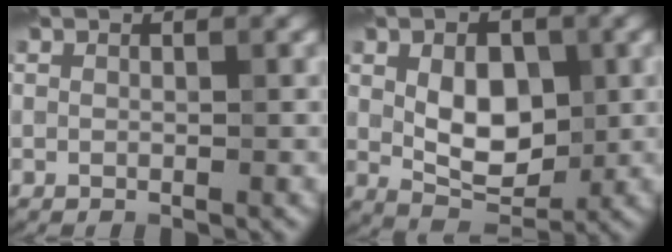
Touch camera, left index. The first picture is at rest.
{"total": 5.6, "force": [0.2, 3.6, 4.3], "torque": [-0.071, -0.009, 0.008]}